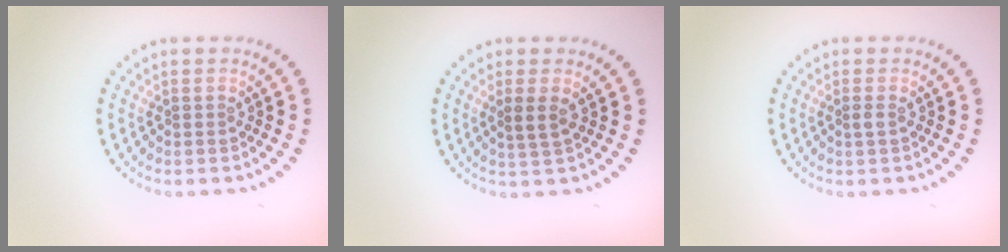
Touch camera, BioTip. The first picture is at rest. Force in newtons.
{"total": 1.7, "press": 1.4, "slide": 0.9}
{"total": 0.5, "press": 0.4, "slide": 0.3}